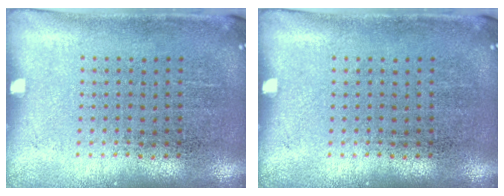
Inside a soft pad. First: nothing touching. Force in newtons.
{"total": 0.0}